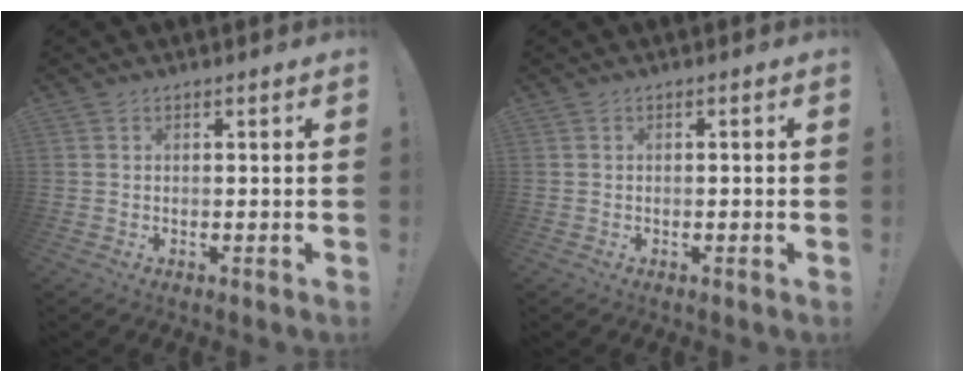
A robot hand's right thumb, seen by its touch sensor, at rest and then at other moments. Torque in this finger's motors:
{"motor_torque": [0.14, 0.12, -0.11, 0.02, 0.01]}